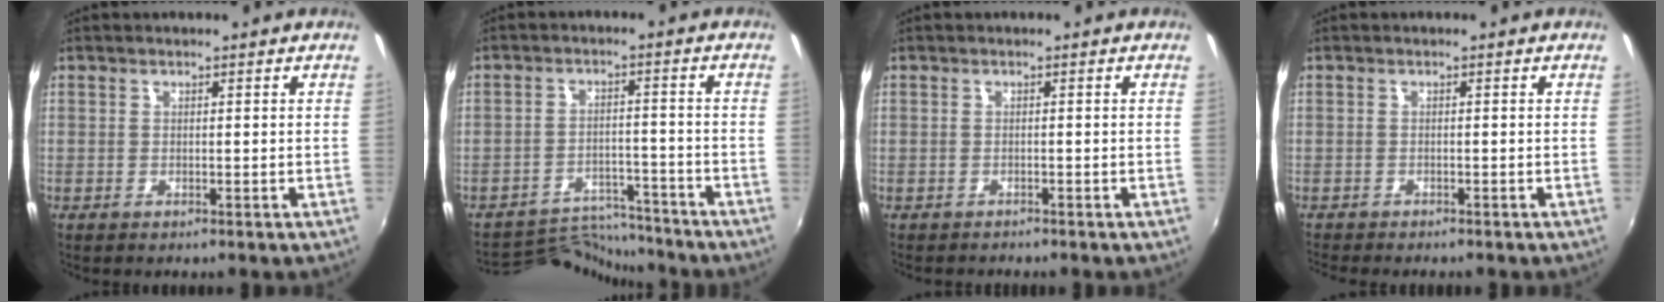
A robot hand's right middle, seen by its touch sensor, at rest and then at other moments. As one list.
[{"total": 10.0, "force": [-10.0, 1.1, 0.5], "torque": [-0.031, 0.010, -0.159]}, {"total": 1.2, "force": [-1.2, 0.0, -0.1], "torque": [-0.006, -0.005, -0.019]}, {"total": 3.0, "force": [-2.9, 0.2, 0.9], "torque": [-0.028, -0.020, -0.051]}]